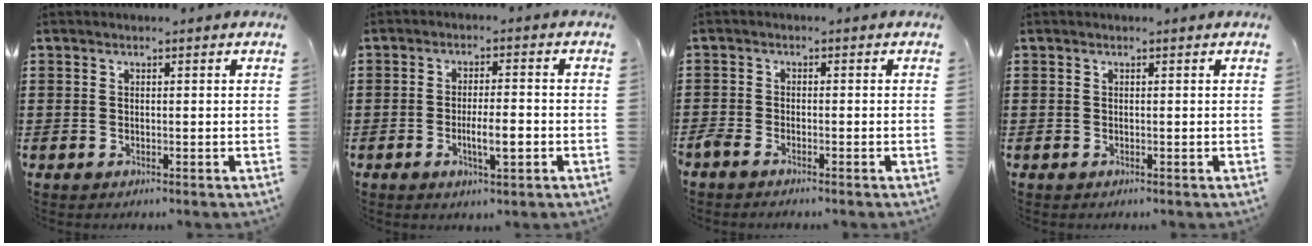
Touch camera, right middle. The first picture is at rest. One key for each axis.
{"total": 4.9, "fx": -1.6, "fy": 1.5, "fz": 4.4, "tx": -0.065, "ty": 0.003, "tz": -0.031}
{"total": 1.2, "fx": -1.1, "fy": 0.3, "fz": 0.6, "tx": -0.020, "ty": -0.004, "tz": -0.022}
{"total": 0.0}